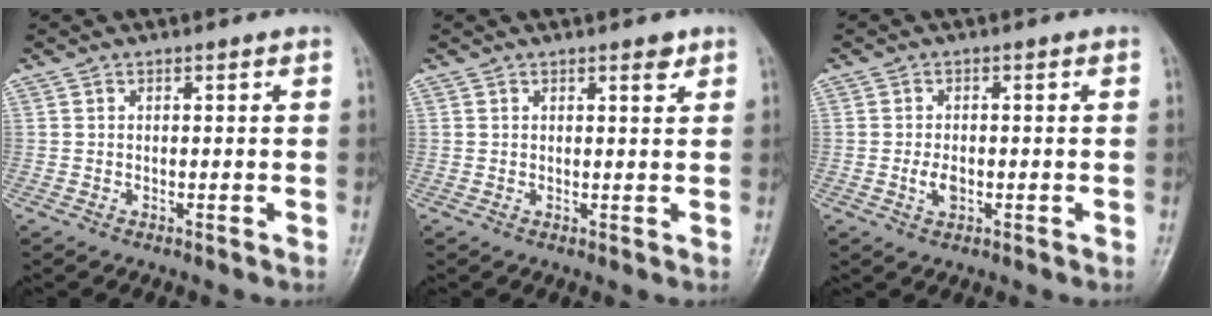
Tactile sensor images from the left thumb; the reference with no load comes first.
{"total": 1.7, "force": [1.2, 0.6, 1.1], "torque": [-0.010, -0.006, 0.016]}
{"total": 2.7, "force": [-0.7, 1.6, 2.1], "torque": [-0.037, 0.000, -0.012]}